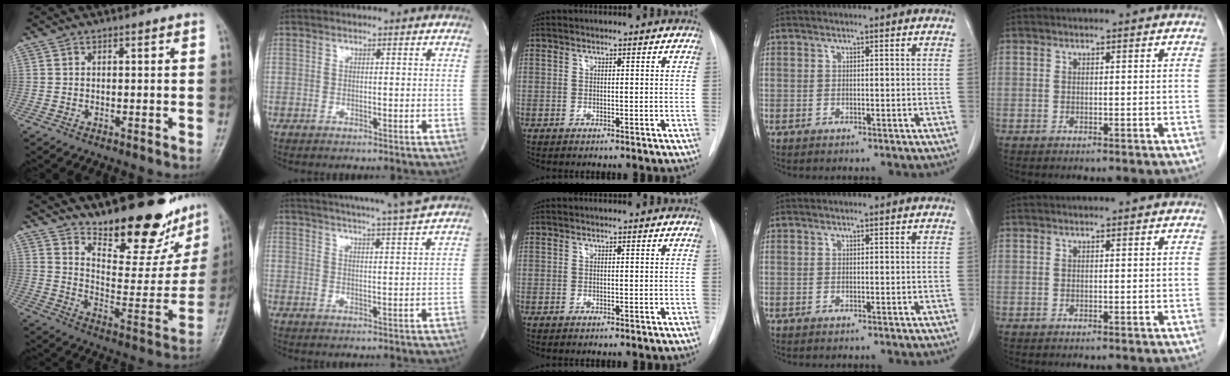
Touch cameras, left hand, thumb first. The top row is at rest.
{"thumb": {"total": 21.1, "force": [17.2, 6.3, 10.4], "torque": [-0.106, -0.127, 0.249]}, "index": {"total": 13.2, "force": [12.1, -1.7, 4.9], "torque": [-0.088, -0.024, 0.164]}}